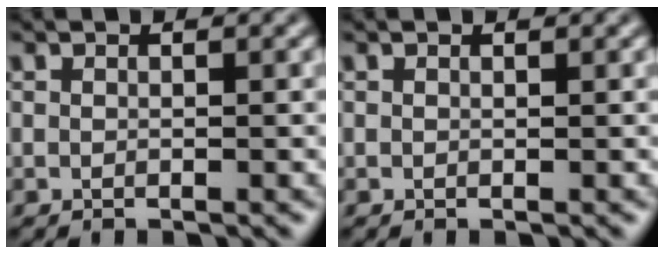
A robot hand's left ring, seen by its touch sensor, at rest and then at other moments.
{"total": 0.0}